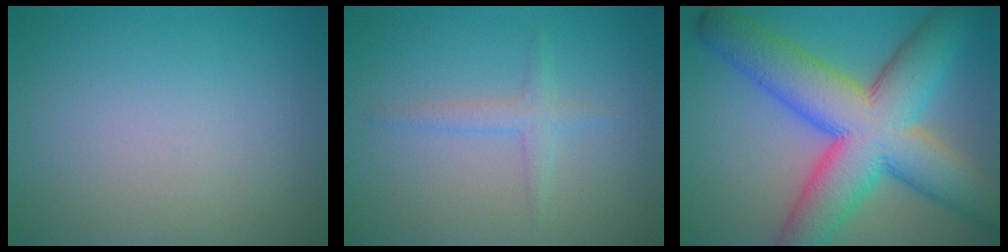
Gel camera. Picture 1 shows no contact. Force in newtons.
{"total": 1.6, "press": 1.6, "slide": 0.1}
{"total": 13.2, "press": 13.2, "slide": 0.4}